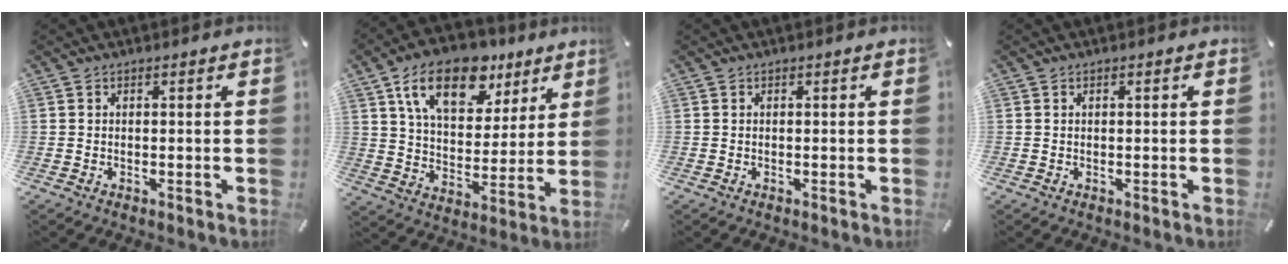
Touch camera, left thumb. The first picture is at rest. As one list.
[{"total": 17.8, "force": [10.6, 10.2, 10.0], "torque": [-0.167, -0.040, 0.185]}, {"total": 0.0}, {"total": 0.0}]